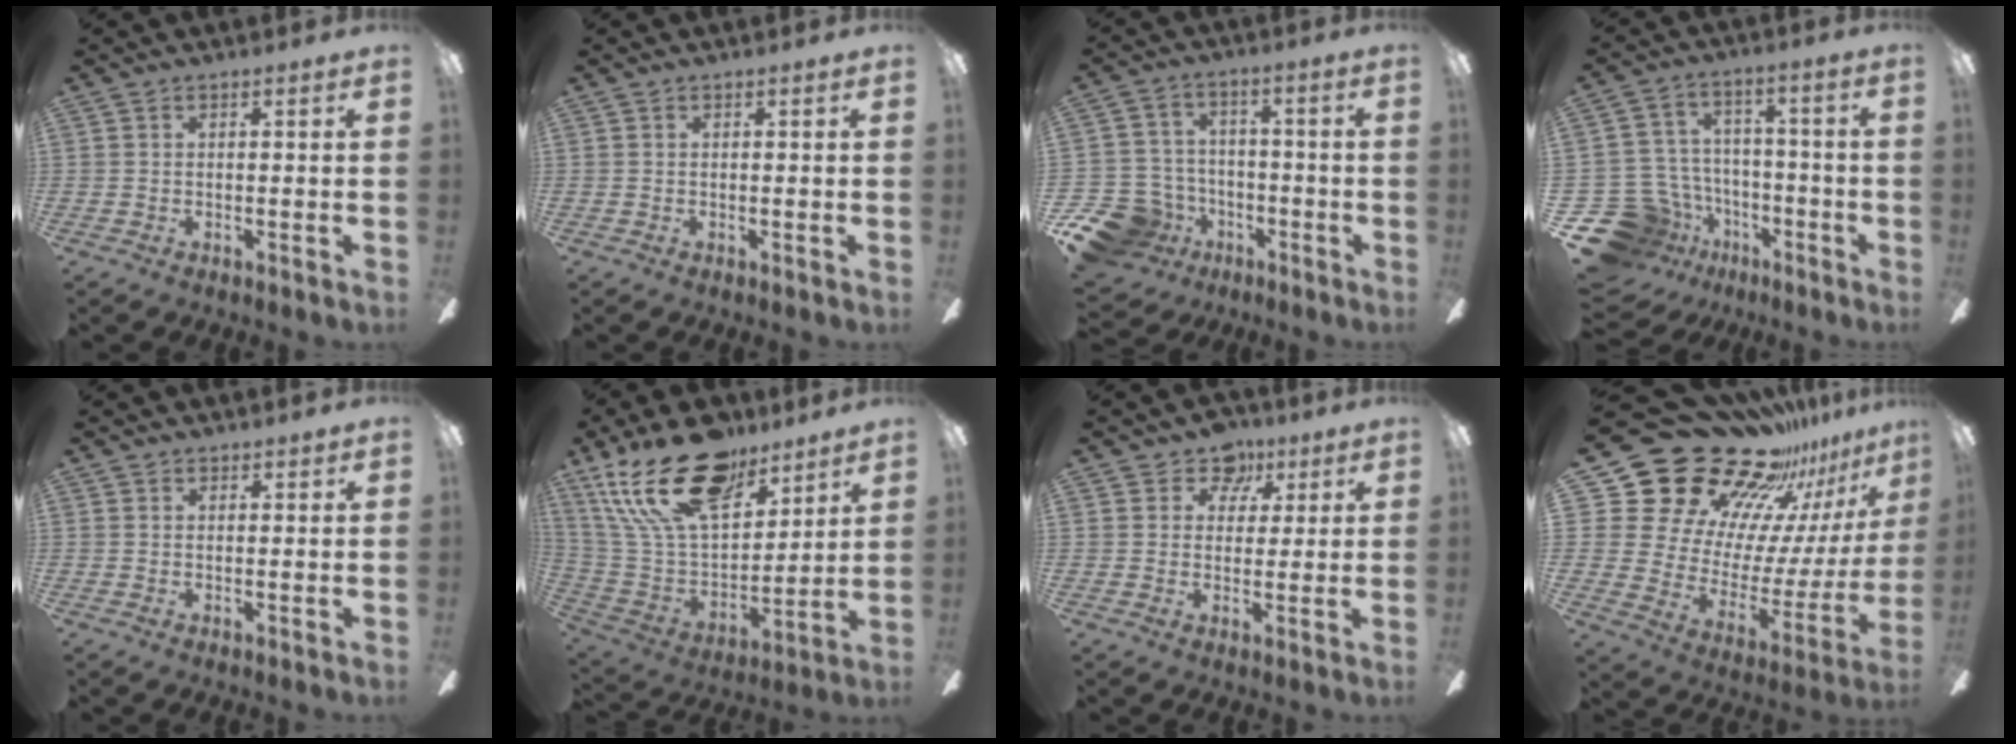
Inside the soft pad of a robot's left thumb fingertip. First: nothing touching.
{"total": 0.0}
{"total": 14.1, "force": [-7.0, 10.9, 5.5], "torque": [-0.140, 0.048, -0.115]}
{"total": 15.4, "force": [-8.4, 12.0, 4.6], "torque": [-0.128, 0.052, -0.119]}
{"total": 1.4, "force": [1.2, 0.7, 0.0], "torque": [0.007, -0.003, 0.022]}
{"total": 25.0, "force": [16.4, 12.4, 14.2], "torque": [-0.276, -0.096, 0.292]}
{"total": 7.0, "force": [3.9, 5.4, 2.2], "torque": [-0.025, -0.015, 0.067]}
{"total": 29.8, "force": [23.5, 14.6, 11.1], "torque": [-0.147, -0.212, 0.450]}